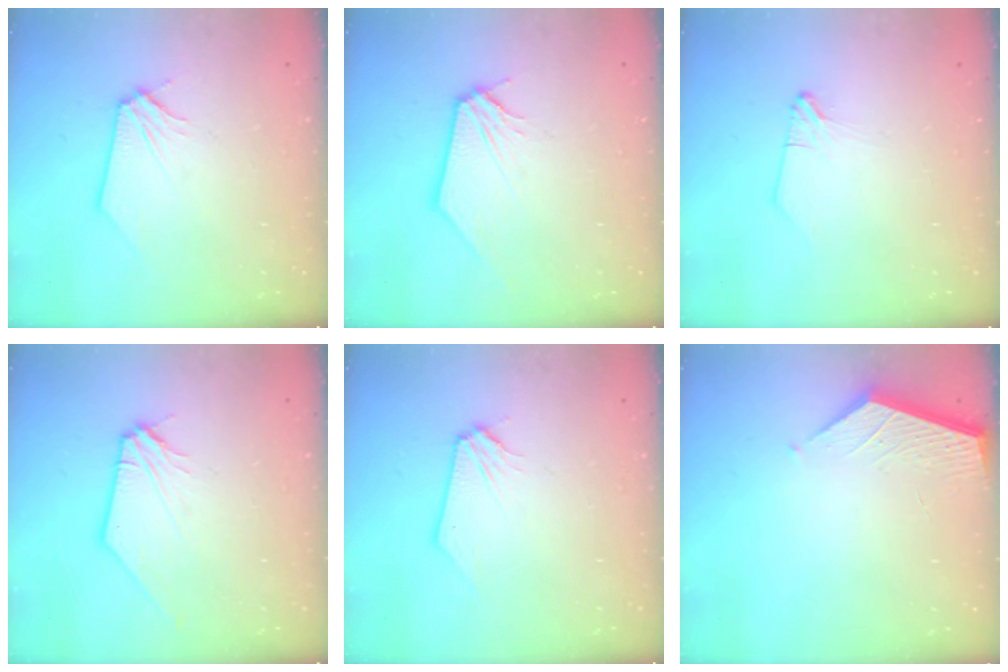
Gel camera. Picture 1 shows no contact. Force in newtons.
{"total": 0.0}
{"total": 1.0, "press": 1.0, "slide": 0.1}
{"total": 2.4, "press": 2.3, "slide": 0.4}
{"total": 0.0}
{"total": 2.6, "press": 2.6, "slide": 0.3}